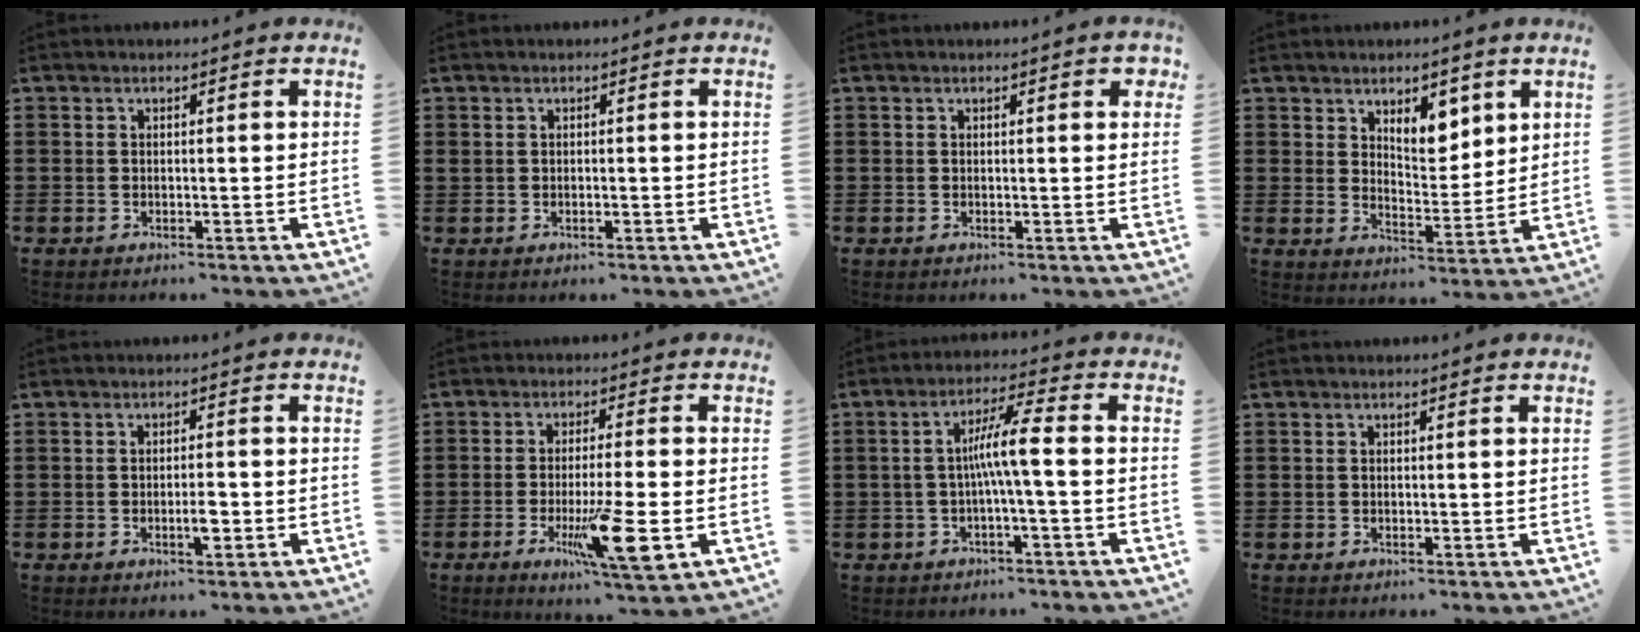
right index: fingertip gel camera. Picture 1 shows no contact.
{"total": 0.5, "force": [0.1, 0.1, 0.5], "torque": [-0.010, -0.001, 0.001]}
{"total": 0.8, "force": [0.3, 0.5, 0.6], "torque": [-0.003, 0.004, 0.003]}
{"total": 5.8, "force": [3.9, 2.9, 3.2], "torque": [-0.049, -0.013, 0.067]}
{"total": 2.7, "force": [-0.8, 0.8, 2.5], "torque": [-0.044, 0.000, -0.014]}
{"total": 10.7, "force": [-3.3, 1.2, 10.1], "torque": [-0.188, -0.017, -0.056]}
{"total": 6.9, "force": [-0.4, 0.6, 6.9], "torque": [-0.128, 0.006, -0.016]}
{"total": 0.0}